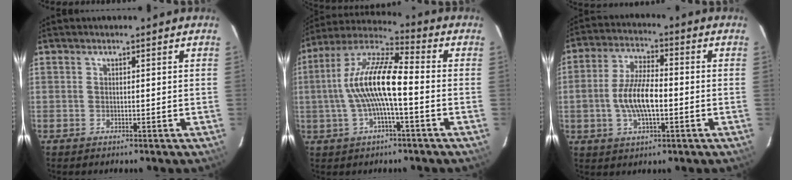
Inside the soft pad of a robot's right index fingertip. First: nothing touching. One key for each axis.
{"total": 13.5, "fx": -1.4, "fy": 3.1, "fz": 13.1, "tx": -0.252, "ty": 0.017, "tz": -0.031}
{"total": 9.8, "fx": -1.7, "fy": 3.9, "fz": 8.8, "tx": -0.177, "ty": 0.006, "tz": -0.032}